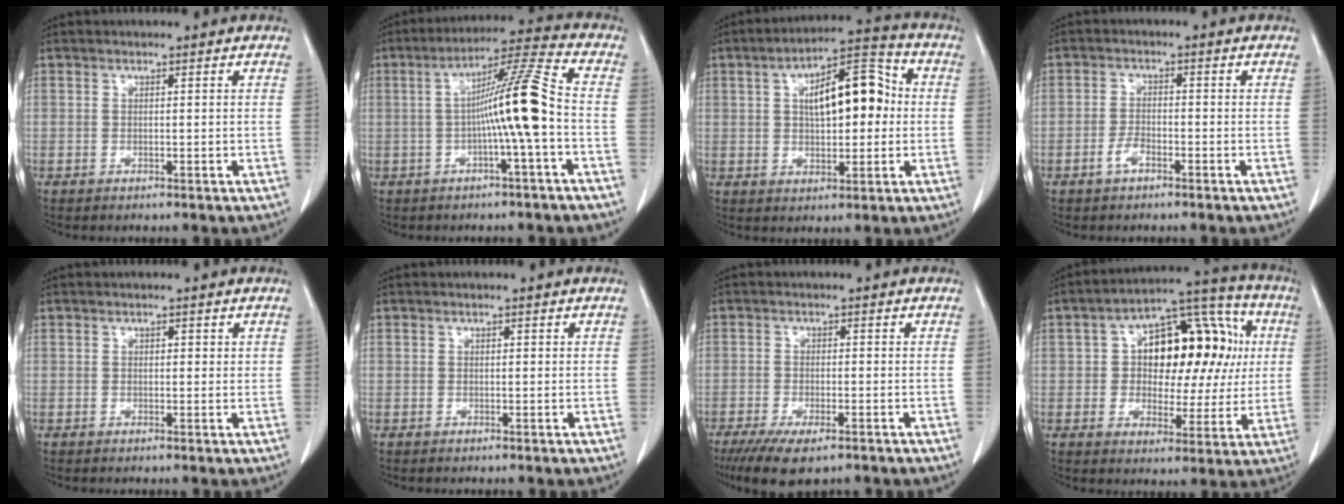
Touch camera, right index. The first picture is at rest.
{"total": 10.5, "force": [-1.4, -1.1, 10.4], "torque": [-0.175, 0.018, -0.028]}
{"total": 12.2, "force": [1.6, 5.0, 11.0], "torque": [-0.175, 0.035, 0.025]}
{"total": 2.5, "force": [-1.5, 1.1, 1.7], "torque": [-0.031, 0.004, -0.028]}
{"total": 1.2, "force": [0.4, 0.8, 0.8], "torque": [-0.006, 0.000, 0.005]}
{"total": 0.0}
{"total": 8.0, "force": [-5.5, 2.4, 5.3], "torque": [-0.084, -0.017, -0.086]}
{"total": 16.6, "force": [2.7, 9.1, 13.7], "torque": [-0.180, 0.054, 0.041]}